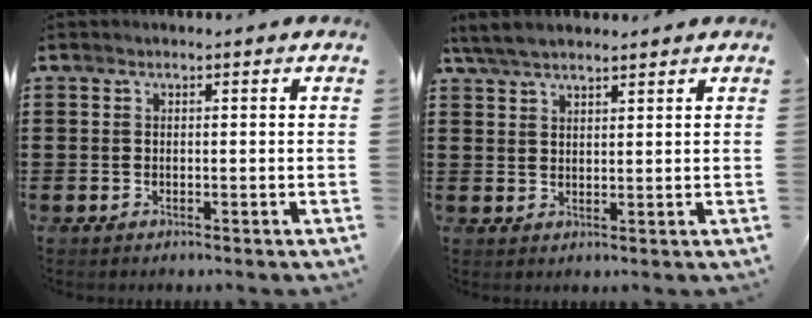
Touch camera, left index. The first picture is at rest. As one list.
[{"total": 4.0, "force": [3.5, 1.0, 1.7], "torque": [-0.043, -0.001, 0.067]}]